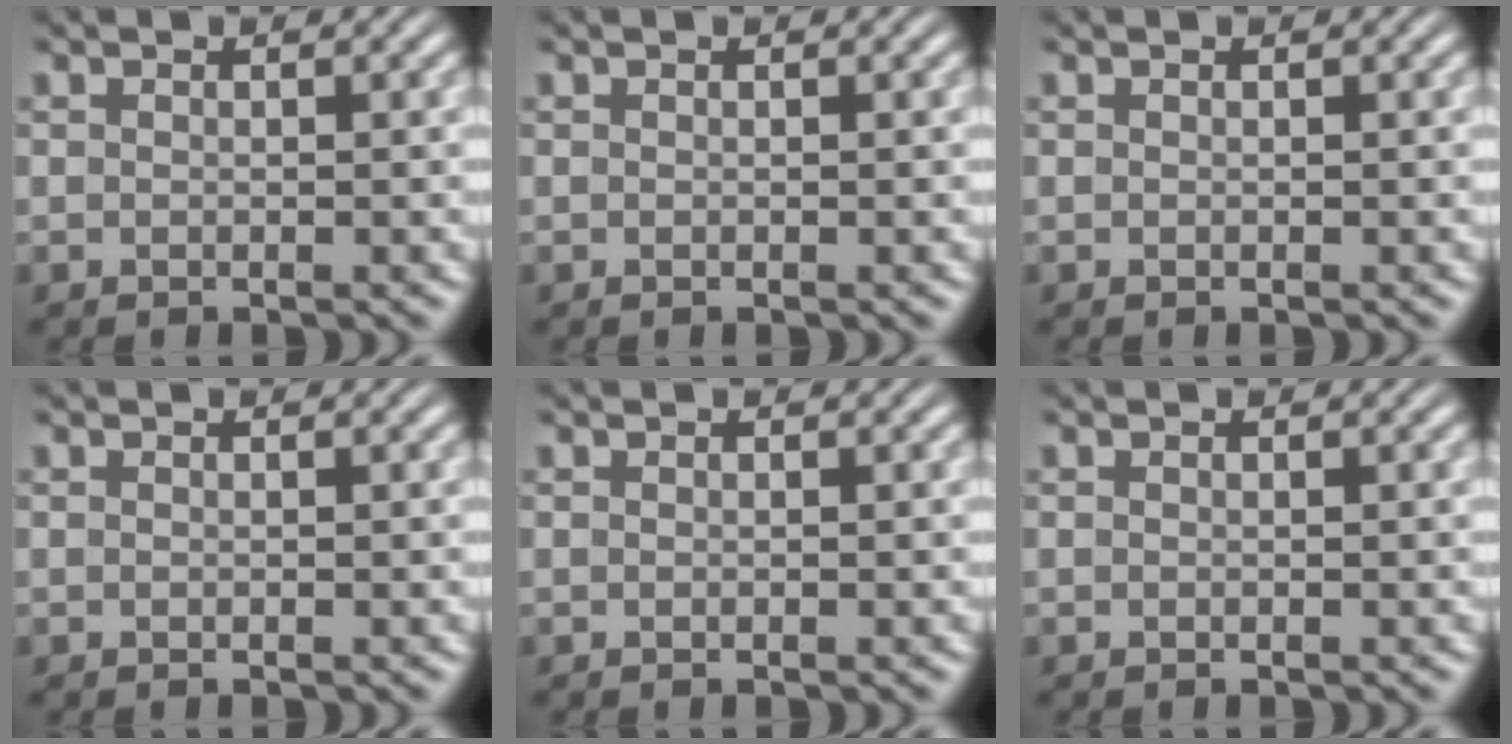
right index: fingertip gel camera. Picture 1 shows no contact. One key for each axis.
{"total": 0.0}
{"total": 0.0}
{"total": 0.0}
{"total": 0.0}
{"total": 0.0}